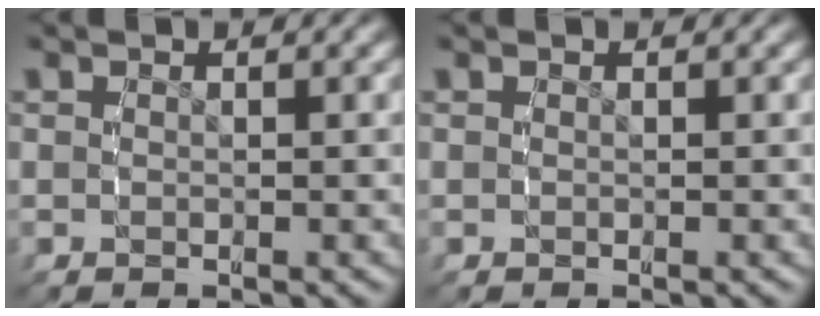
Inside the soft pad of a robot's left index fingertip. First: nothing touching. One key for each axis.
{"total": 0.0}